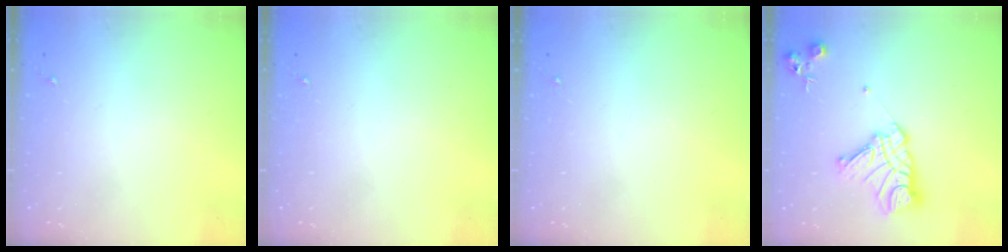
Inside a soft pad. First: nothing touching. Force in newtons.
{"total": 0.0}
{"total": 0.0}
{"total": 16.4, "press": 16.3, "slide": 1.4}